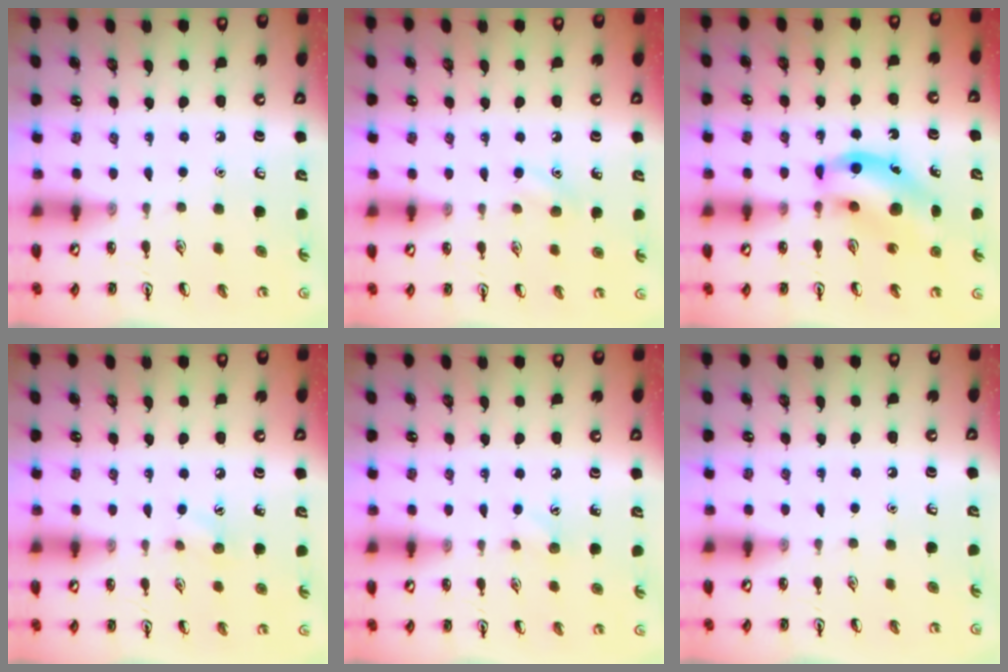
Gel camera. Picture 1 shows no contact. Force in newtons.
{"total": 6.2, "press": 5.9, "slide": 2.1}
{"total": 11.3, "press": 10.9, "slide": 3.0}
{"total": 5.6, "press": 5.3, "slide": 1.6}
{"total": 4.6, "press": 4.4, "slide": 1.4}
{"total": 0.0}